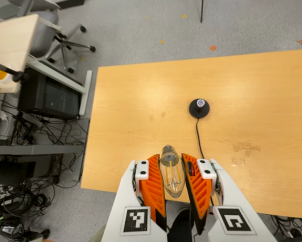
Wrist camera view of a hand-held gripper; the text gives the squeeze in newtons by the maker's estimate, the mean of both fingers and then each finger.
{"total": 19.9, "left": 21.6, "right": 18.1}